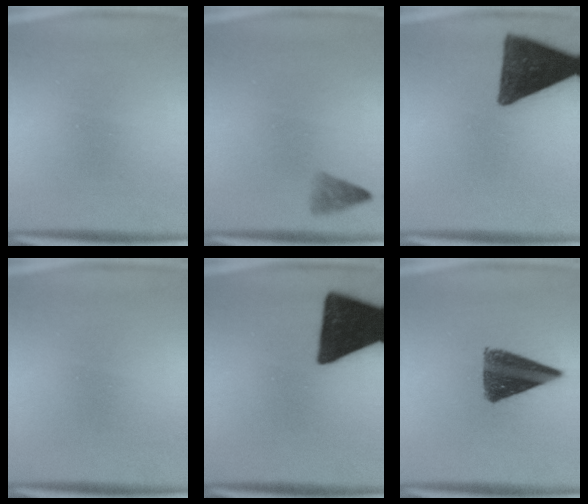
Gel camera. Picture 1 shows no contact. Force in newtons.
{"total": 1.0}
{"total": 14.8}
{"total": 1.6}
{"total": 19.4}
{"total": 10.6}